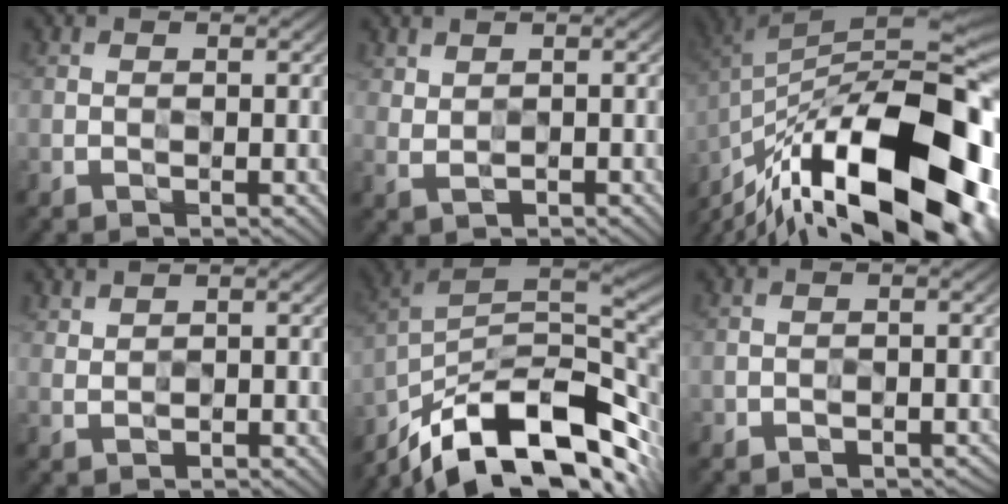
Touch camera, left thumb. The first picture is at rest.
{"total": 1.5, "force": [1.0, 0.7, 0.8], "torque": [-0.021, 0.000, 0.026]}
{"total": 20.3, "force": [-11.6, 7.4, 14.9], "torque": [-0.225, 0.014, -0.185]}
{"total": 1.1, "force": [0.9, 0.4, 0.5], "torque": [-0.014, 0.001, 0.022]}
{"total": 16.8, "force": [-9.2, 6.7, 12.3], "torque": [-0.238, -0.011, -0.161]}
{"total": 1.4, "force": [-1.2, 0.7, 0.4], "torque": [-0.004, 0.001, -0.019]}